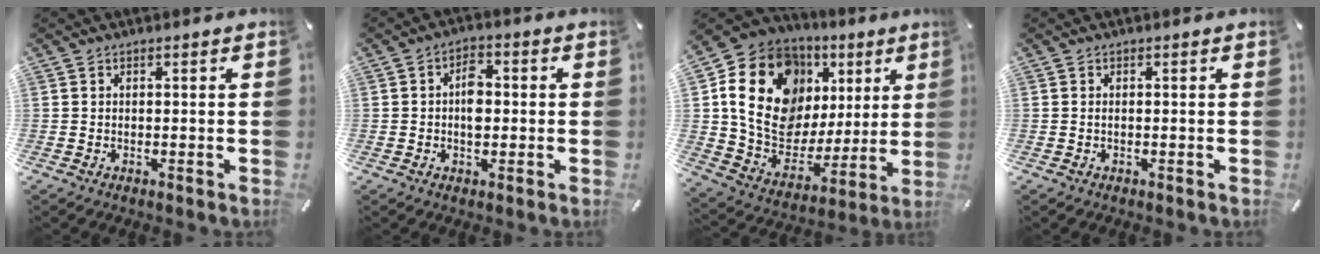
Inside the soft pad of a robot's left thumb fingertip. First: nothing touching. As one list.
[{"total": 5.3, "force": [-0.1, 3.3, 4.1], "torque": [-0.054, 0.001, -0.006]}, {"total": 20.7, "force": [7.0, 15.9, 11.3], "torque": [-0.208, -0.035, 0.135]}, {"total": 0.5, "force": [-0.1, 0.3, 0.5], "torque": [-0.011, 0.000, -0.002]}]